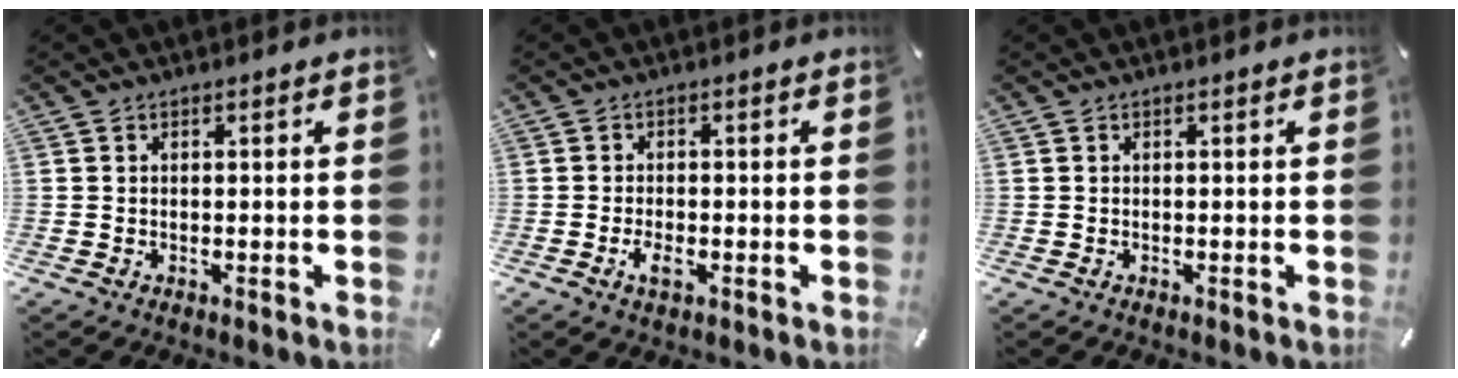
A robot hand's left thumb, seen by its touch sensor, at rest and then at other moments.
{"total": 3.0, "force": [-1.2, 1.5, 2.3], "torque": [-0.045, 0.002, -0.022]}
{"total": 0.0}